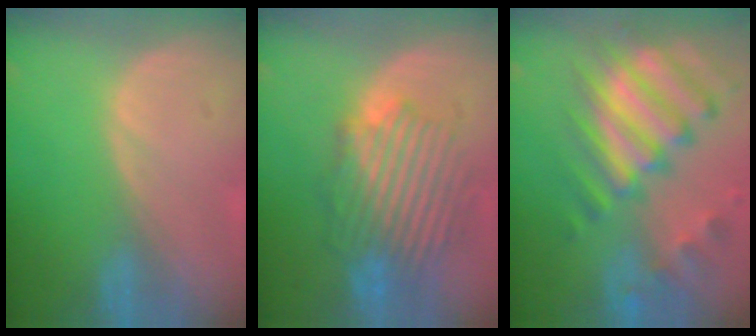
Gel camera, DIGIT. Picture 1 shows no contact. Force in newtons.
{"total": 9.1, "press": 9.0, "slide": 1.7}
{"total": 12.2, "press": 10.5, "slide": 6.1}